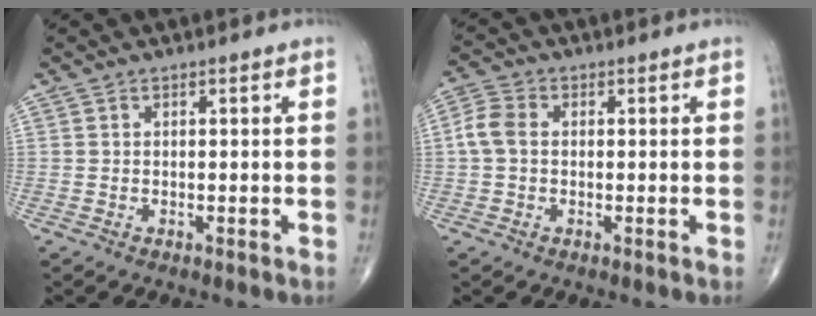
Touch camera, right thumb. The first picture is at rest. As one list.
[{"total": 4.6, "force": [0.2, 3.4, 3.1], "torque": [-0.069, 0.015, -0.004]}]